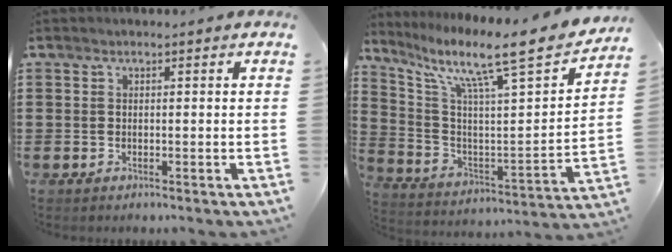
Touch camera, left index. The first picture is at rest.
{"total": 11.2, "force": [8.5, 1.1, 7.2], "torque": [-0.150, -0.065, 0.126]}